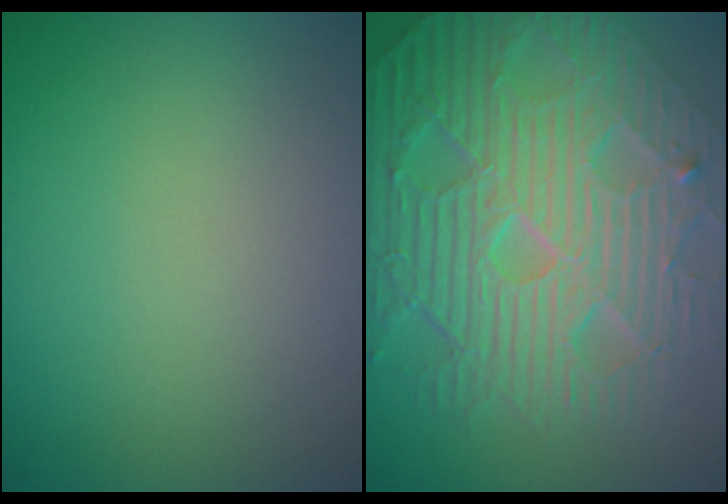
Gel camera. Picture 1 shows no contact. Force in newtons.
{"total": 11.5, "press": 7.6, "slide": 8.6}